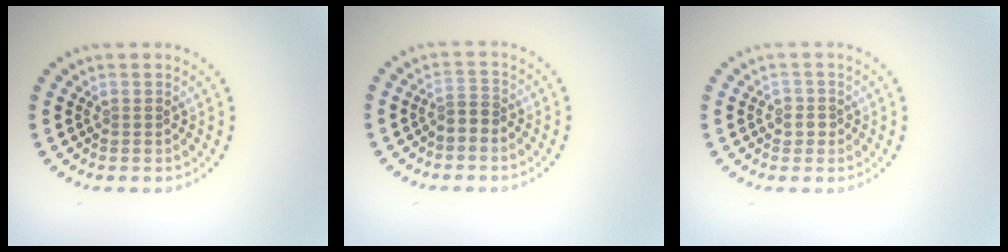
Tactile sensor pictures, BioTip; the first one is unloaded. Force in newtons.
{"total": 1.8, "press": 1.4, "slide": 1.1}
{"total": 1.4, "press": 1.2, "slide": 0.7}